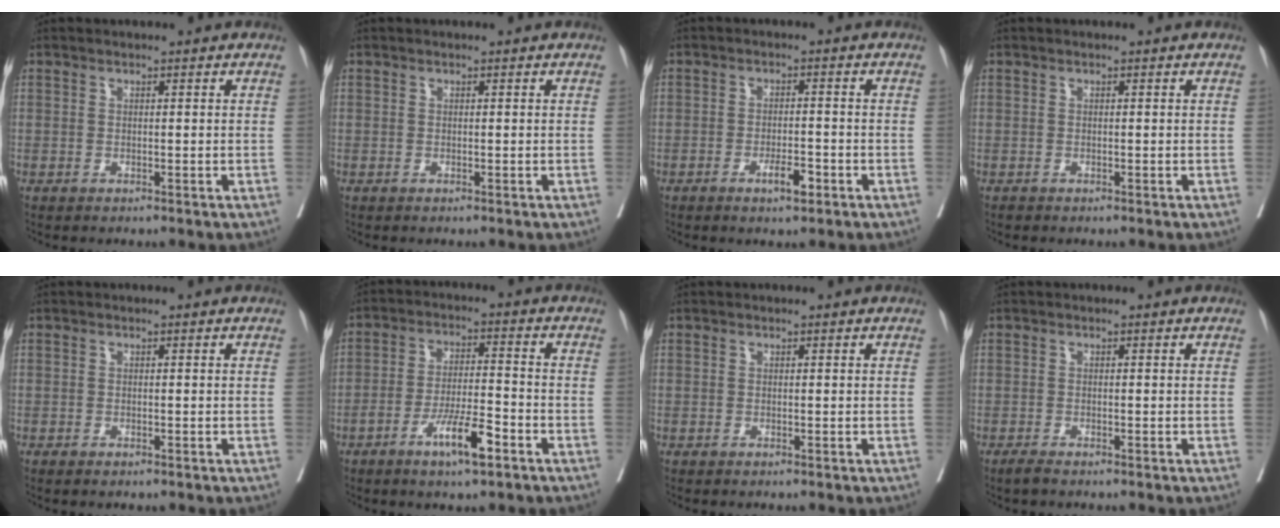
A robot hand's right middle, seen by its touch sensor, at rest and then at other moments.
{"total": 0.0}
{"total": 3.5, "force": [-1.9, 0.8, 2.8], "torque": [-0.045, 0.001, -0.030]}
{"total": 0.0}
{"total": 0.7, "force": [-0.5, 0.3, 0.3], "torque": [-0.007, -0.001, -0.005]}
{"total": 7.8, "force": [-4.4, 1.1, 6.4], "torque": [-0.115, -0.003, -0.076]}
{"total": 0.0}
{"total": 1.2, "force": [-1.0, 0.1, 0.7], "torque": [-0.024, -0.006, -0.018]}